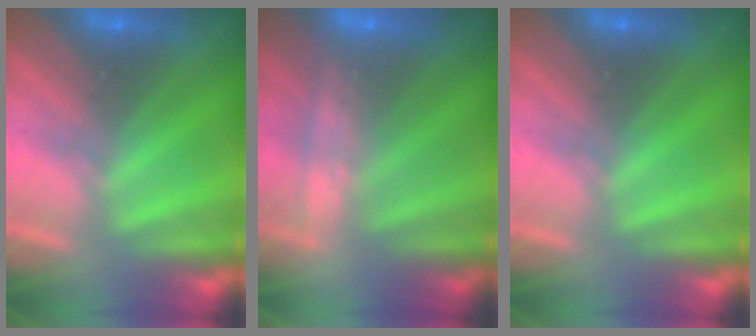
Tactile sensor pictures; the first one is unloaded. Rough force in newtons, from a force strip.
{"total": 2.2}
{"total": 0.0}